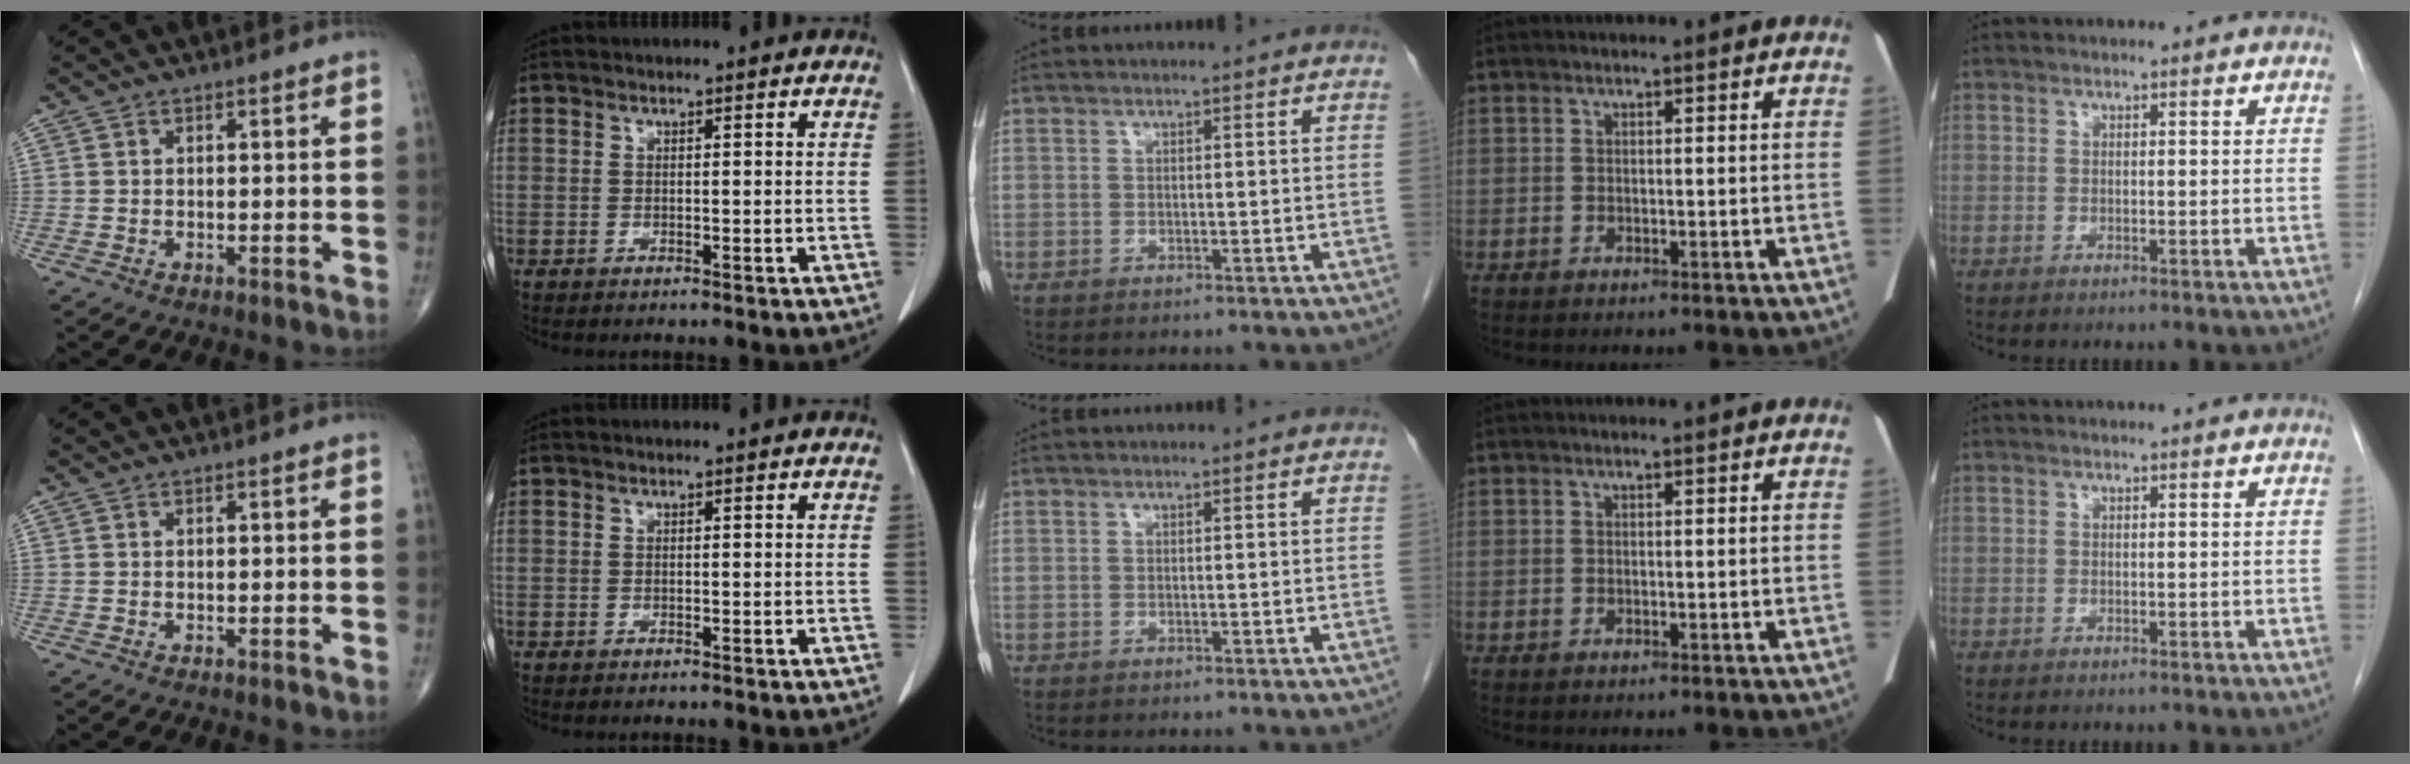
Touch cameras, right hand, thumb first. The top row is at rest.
{}